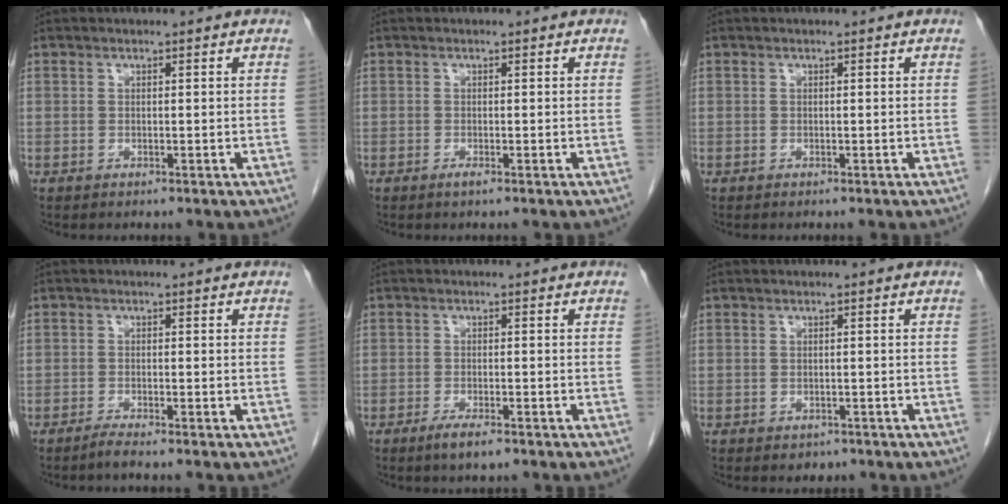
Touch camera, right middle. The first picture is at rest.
{"total": 0.7, "force": [-0.4, 0.0, 0.5], "torque": [-0.011, -0.001, -0.007]}
{"total": 0.0}
{"total": 1.4, "force": [-1.2, -0.3, 0.7], "torque": [-0.015, -0.002, -0.026]}
{"total": 3.1, "force": [-2.1, 0.6, 2.3], "torque": [-0.044, -0.004, -0.034]}
{"total": 1.3, "force": [-0.8, 0.9, 0.4], "torque": [-0.006, 0.001, -0.006]}